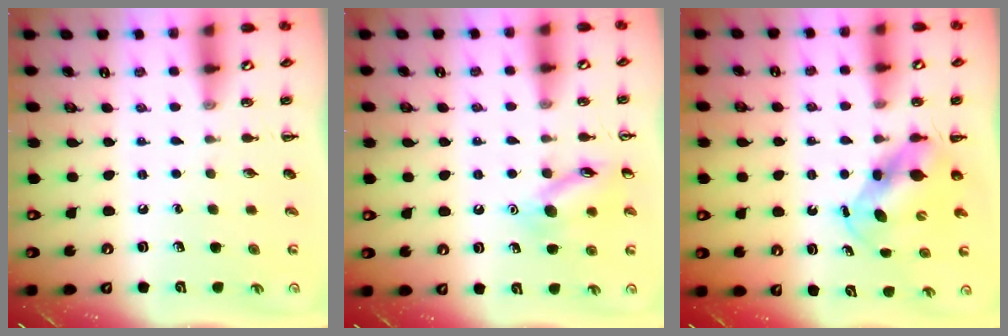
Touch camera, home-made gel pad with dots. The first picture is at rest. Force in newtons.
{"total": 11.7, "press": 11.6, "slide": 0.9}
{"total": 5.8, "press": 5.8, "slide": 0.6}